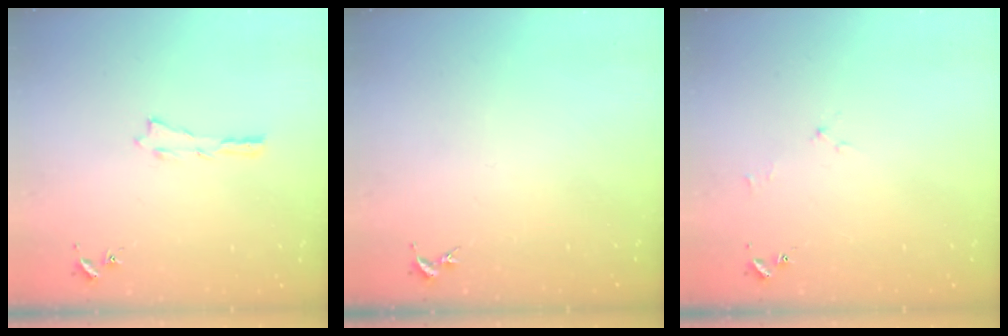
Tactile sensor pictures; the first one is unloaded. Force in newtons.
{"total": 0.0}
{"total": 1.7, "press": 1.6, "slide": 0.3}